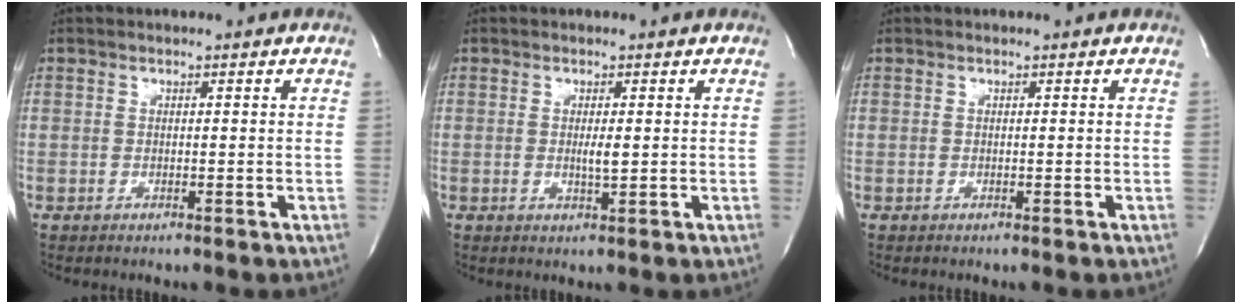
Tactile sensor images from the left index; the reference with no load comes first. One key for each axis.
{"total": 1.9, "fx": 0.0, "fy": 0.2, "fz": 1.9, "tx": -0.037, "ty": -0.005, "tz": 0.001}
{"total": 0.0}